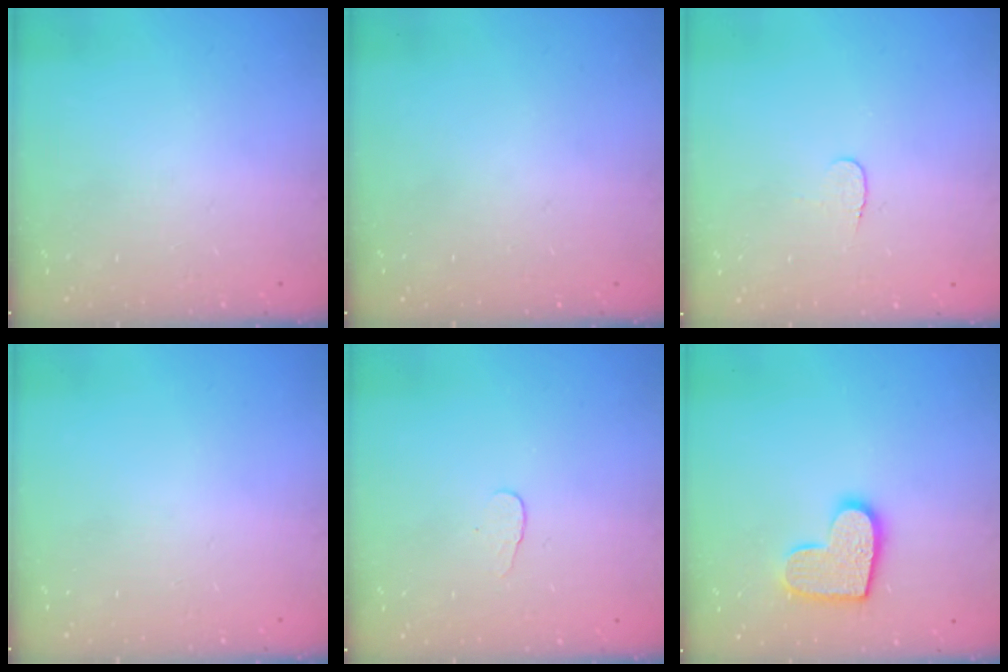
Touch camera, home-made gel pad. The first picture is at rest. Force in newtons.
{"total": 0.0}
{"total": 3.7, "press": 3.7, "slide": 0.3}
{"total": 0.0}
{"total": 3.1, "press": 3.1, "slide": 0.3}
{"total": 12.1, "press": 12.0, "slide": 0.6}